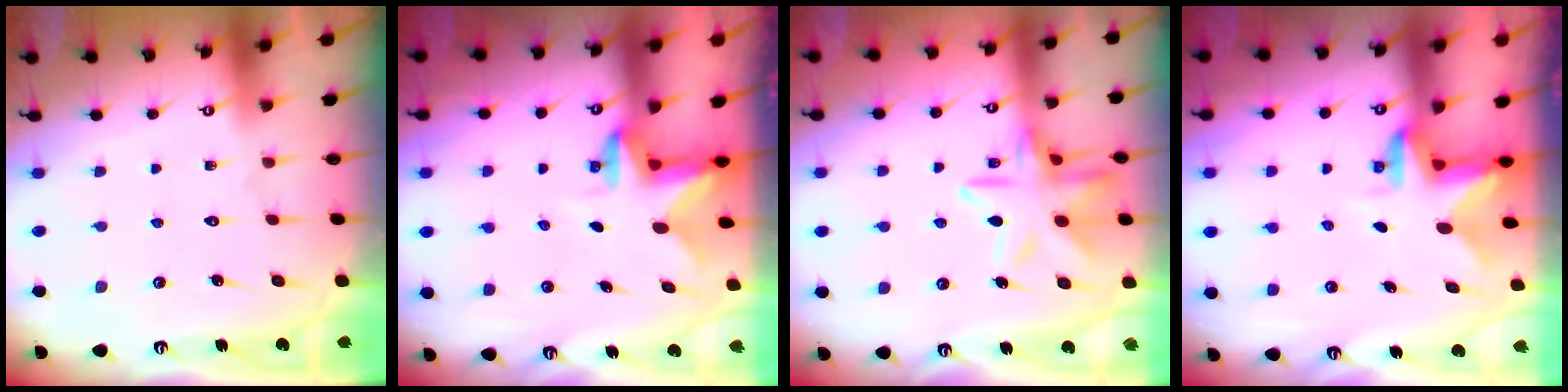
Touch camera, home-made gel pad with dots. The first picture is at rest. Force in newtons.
{"total": 2.3, "press": 2.3, "slide": 0.4}
{"total": 14.3, "press": 14.3, "slide": 0.9}
{"total": 2.4, "press": 2.4, "slide": 0.4}